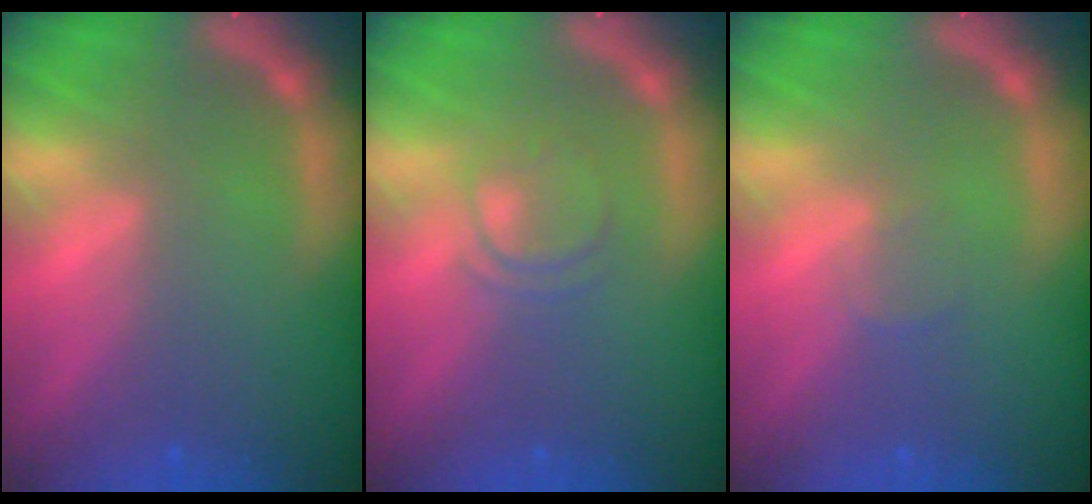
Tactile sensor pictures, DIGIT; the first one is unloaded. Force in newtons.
{"total": 2.4}
{"total": 1.0}